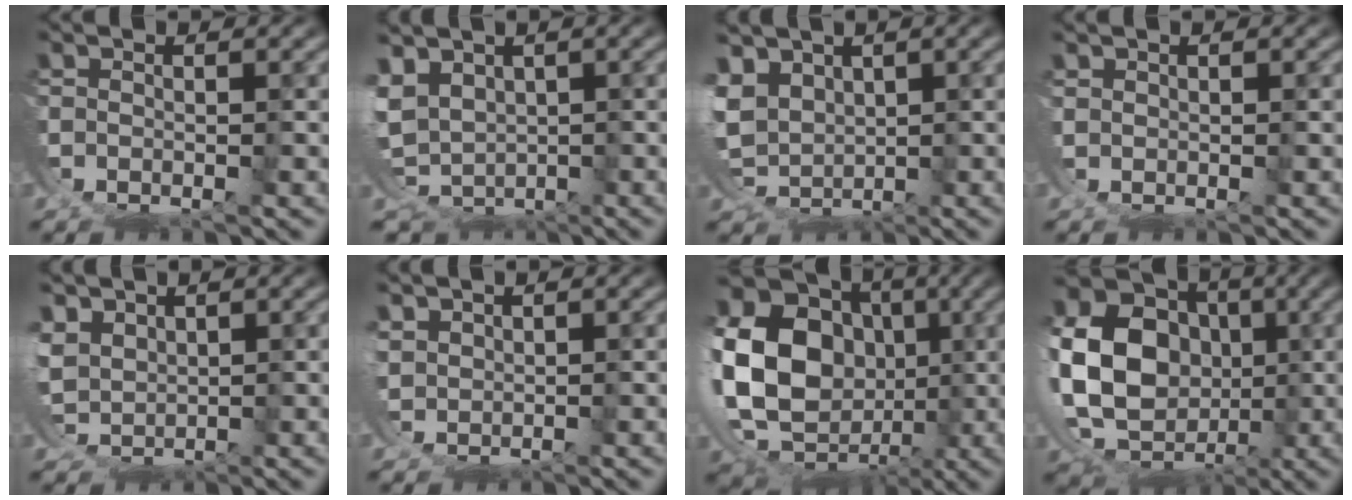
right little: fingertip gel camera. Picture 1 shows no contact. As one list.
[{"total": 6.7, "force": [-1.7, 5.5, 3.4], "torque": [-0.111, -0.063, 0.001]}, {"total": 5.3, "force": [0.5, 4.3, 3.1], "torque": [-0.092, -0.041, 0.029]}, {"total": 1.4, "force": [1.1, -0.7, 0.2], "torque": [0.002, 0.008, 0.025]}, {"total": 2.8, "force": [1.3, 2.0, 1.5], "torque": [-0.058, -0.026, 0.045]}, {"total": 1.8, "force": [1.6, 0.3, 0.8], "torque": [-0.028, -0.009, 0.045]}, {"total": 19.3, "force": [0.0, 15.4, 11.8], "torque": [-0.230, -0.035, 0.003]}, {"total": 16.5, "force": [0.4, 13.0, 10.2], "torque": [-0.188, -0.037, 0.011]}]